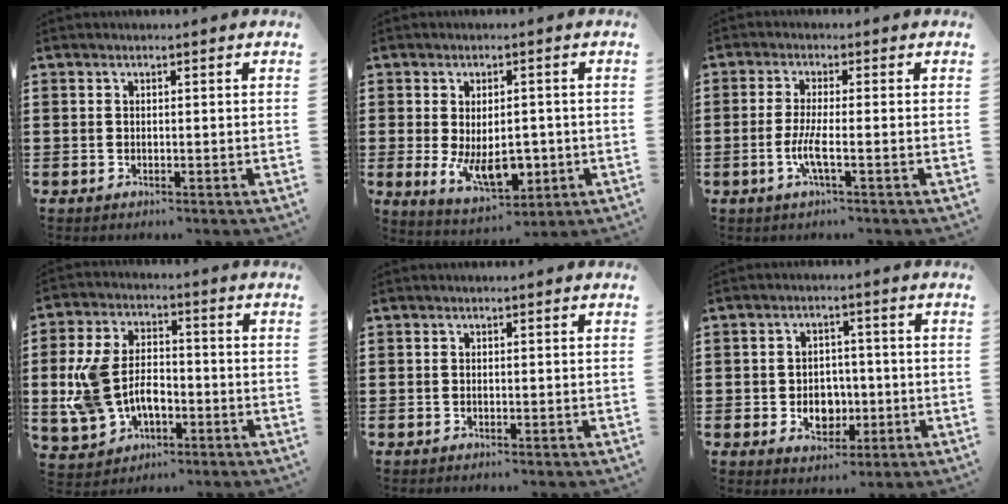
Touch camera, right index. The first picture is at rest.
{"total": 8.6, "force": [-1.3, 4.8, 6.9], "torque": [-0.115, -0.005, -0.022]}
{"total": 4.4, "force": [-1.5, 0.3, 4.1], "torque": [-0.092, -0.011, -0.034]}
{"total": 9.1, "force": [-1.7, 5.9, 6.7], "torque": [-0.170, 0.006, -0.037]}
{"total": 0.0}
{"total": 5.1, "force": [-1.1, 4.0, 3.0], "torque": [-0.045, 0.001, -0.021]}